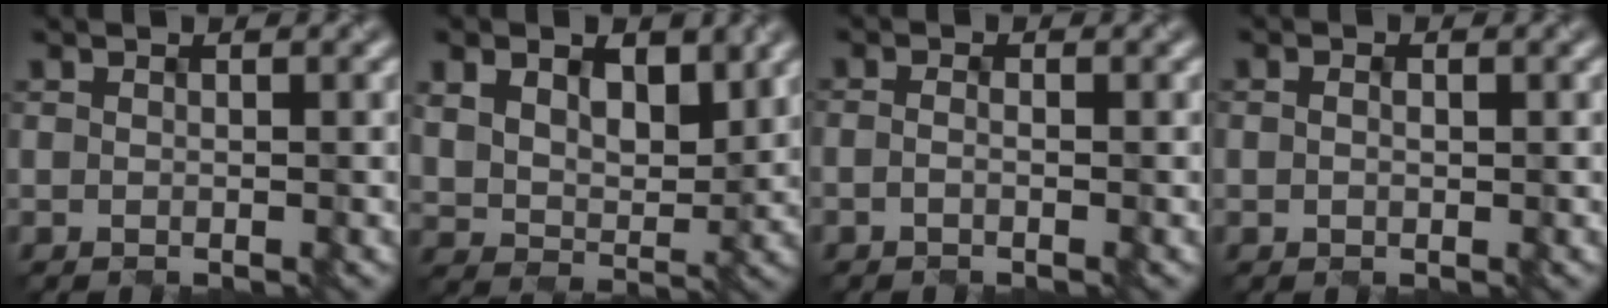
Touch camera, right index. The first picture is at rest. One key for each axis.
{"total": 6.4, "fx": 2.7, "fy": 4.3, "fz": 3.8, "tx": -0.078, "ty": 0.004, "tz": 0.033}
{"total": 0.9, "fx": -0.4, "fy": 0.4, "fz": 0.7, "tx": -0.006, "ty": -0.005, "tz": -0.016}
{"total": 0.9, "fx": -0.2, "fy": 0.7, "fz": 0.5, "tx": -0.009, "ty": 0.000, "tz": -0.001}